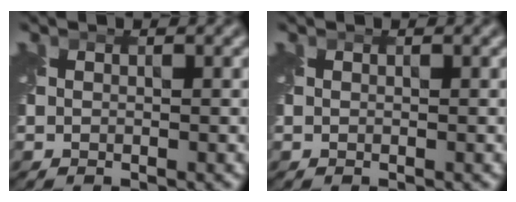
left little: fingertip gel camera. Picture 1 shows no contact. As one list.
[{"total": 0.0}]